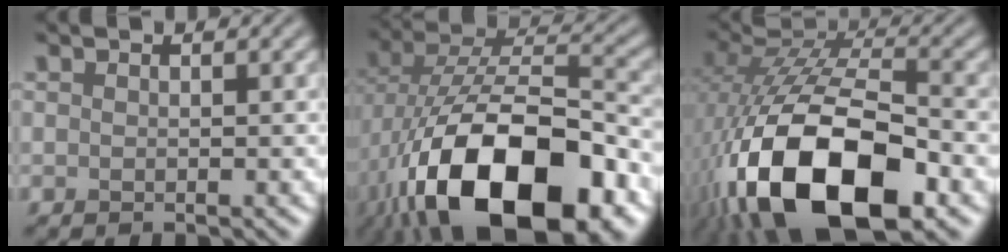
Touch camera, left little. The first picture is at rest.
{"total": 17.1, "force": [-8.5, 8.1, 12.4], "torque": [-0.214, -0.019, -0.138]}
{"total": 15.8, "force": [-6.8, 7.7, 12.0], "torque": [-0.228, -0.027, -0.123]}